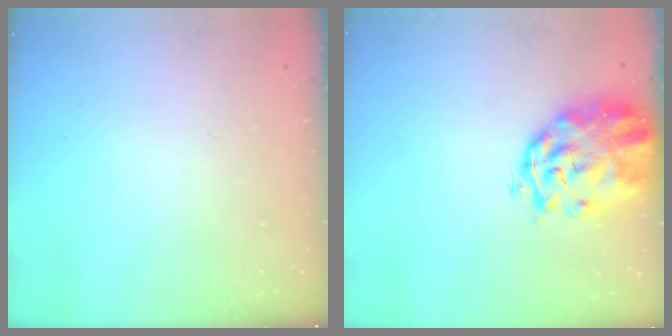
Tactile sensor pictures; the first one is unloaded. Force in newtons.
{"total": 3.4, "press": 3.3, "slide": 1.1}